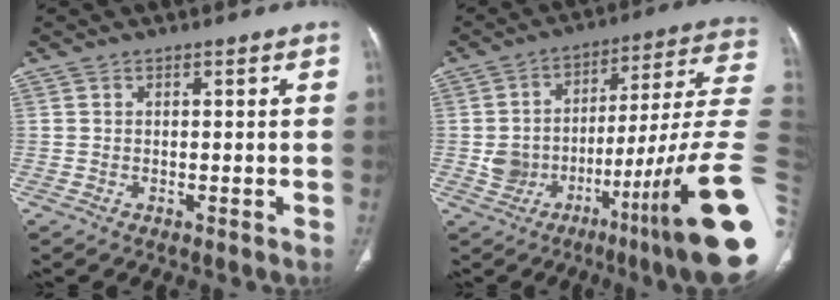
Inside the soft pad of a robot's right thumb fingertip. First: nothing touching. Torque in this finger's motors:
{"motor_torque": [3.63, 1.38, 1.29, -1.48, 0.65]}